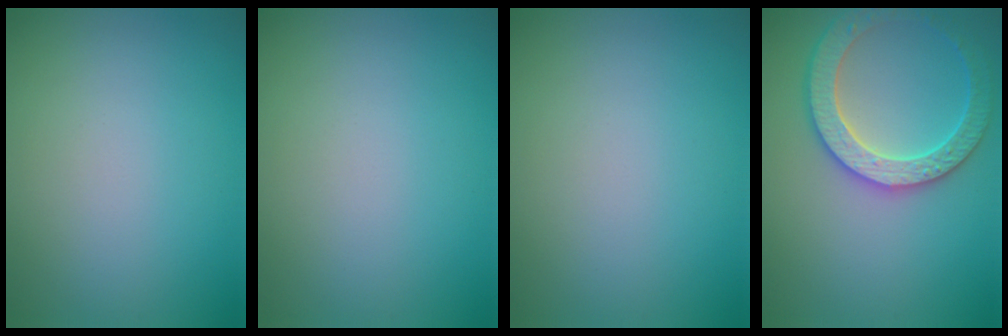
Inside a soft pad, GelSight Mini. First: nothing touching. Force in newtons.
{"total": 0.0}
{"total": 0.0}
{"total": 3.9, "press": 3.9, "slide": 0.6}